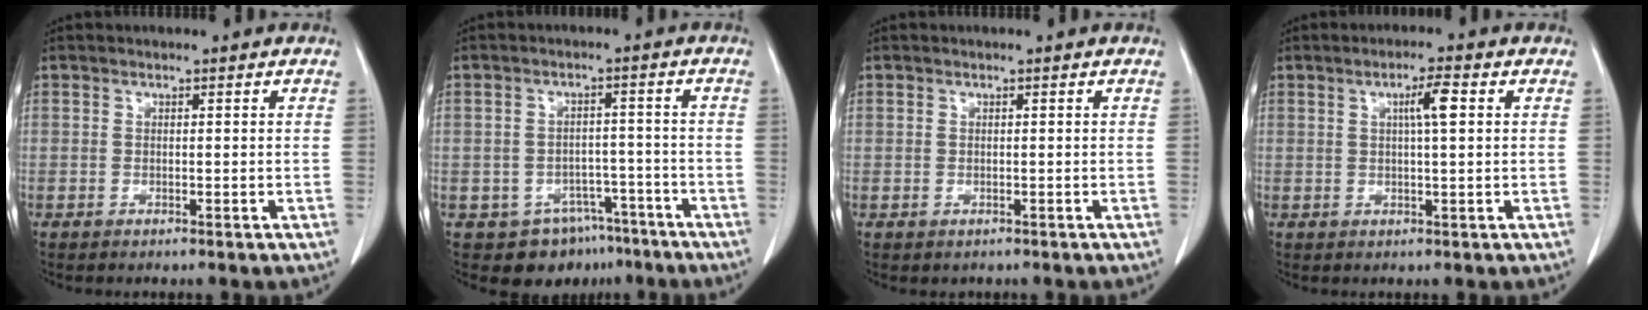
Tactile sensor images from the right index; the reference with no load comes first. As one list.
[{"total": 7.6, "force": [-5.0, 5.6, 1.5], "torque": [-0.005, 0.019, -0.063]}, {"total": 0.7, "force": [-0.2, 0.6, 0.0], "torque": [-0.001, 0.005, -0.004]}, {"total": 3.7, "force": [1.0, 0.1, 3.6], "torque": [-0.061, 0.003, 0.016]}]